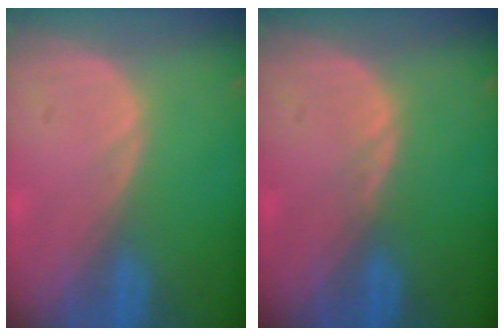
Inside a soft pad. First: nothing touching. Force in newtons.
{"total": 0.7, "press": 0.7, "slide": 0.2}